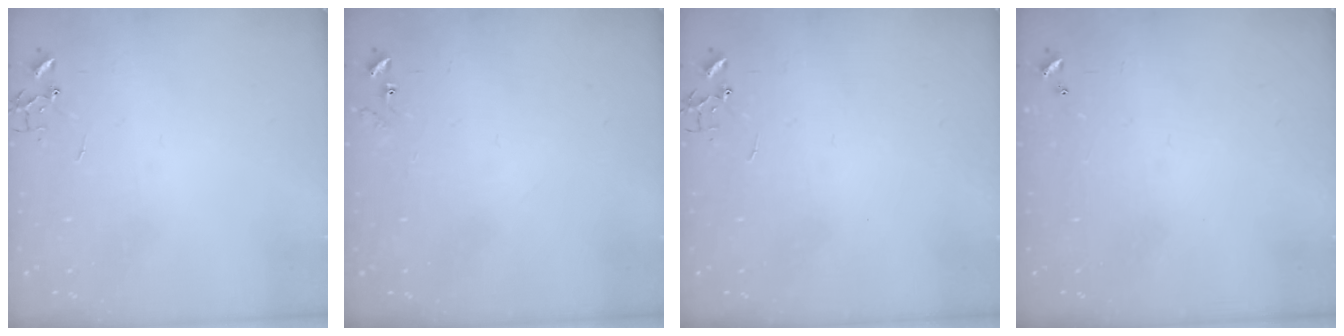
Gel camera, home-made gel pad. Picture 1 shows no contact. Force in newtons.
{"total": 7.7, "press": 7.6, "slide": 0.6}
{"total": 0.0}
{"total": 0.0}